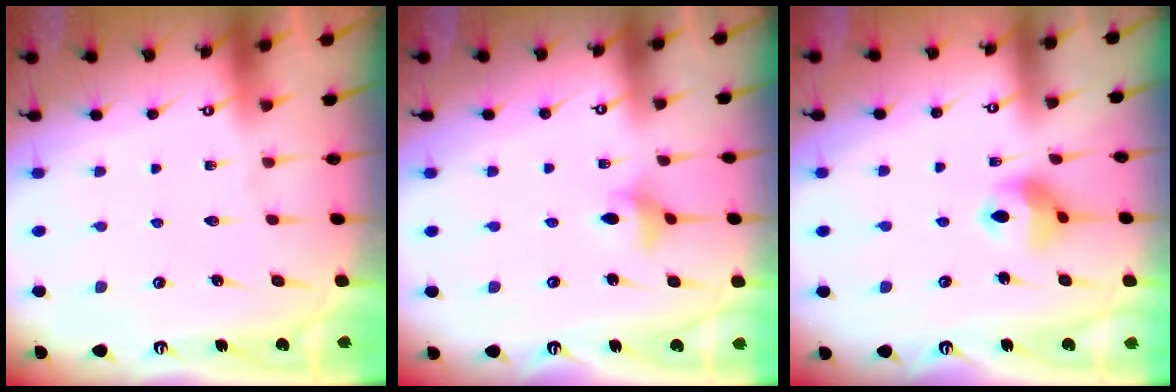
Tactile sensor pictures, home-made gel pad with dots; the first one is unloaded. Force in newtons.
{"total": 3.5, "press": 3.4, "slide": 0.4}
{"total": 9.0, "press": 8.9, "slide": 1.1}